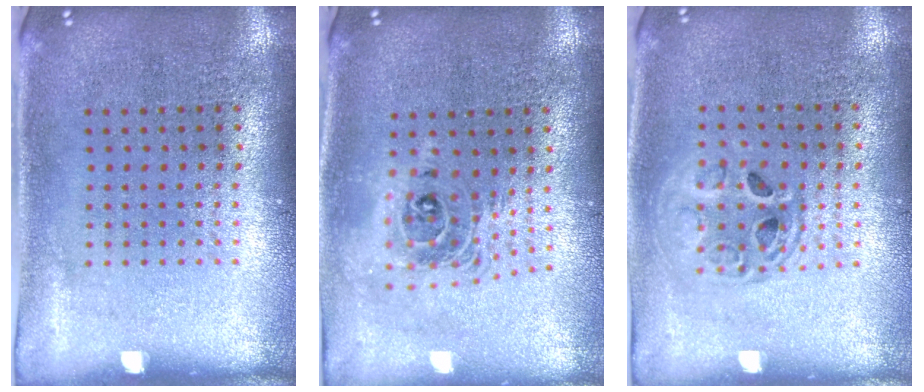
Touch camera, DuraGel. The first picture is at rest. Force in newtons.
{"total": 2.0, "press": 1.5, "slide": 1.3}
{"total": 1.5, "press": 1.3, "slide": 0.7}